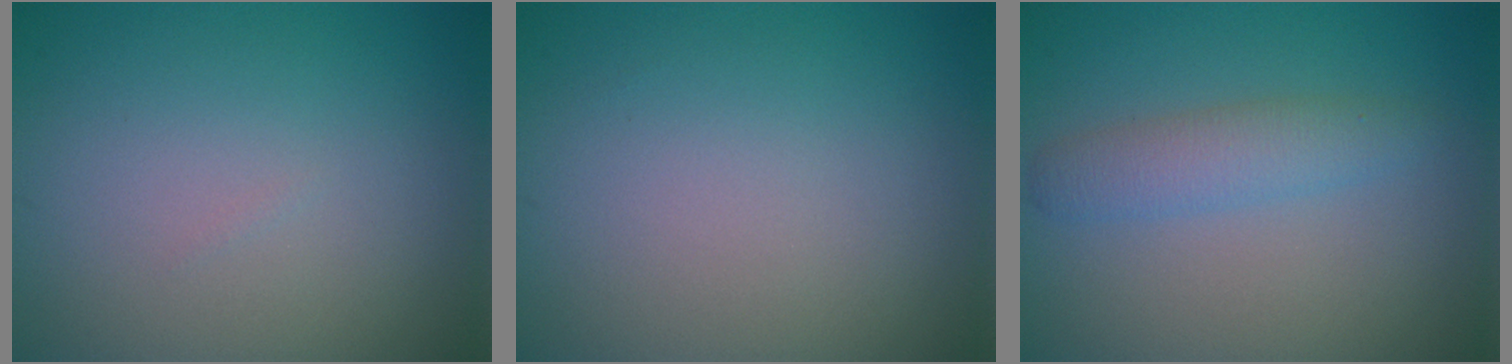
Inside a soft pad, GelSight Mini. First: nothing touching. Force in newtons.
{"total": 0.0}
{"total": 2.4, "press": 2.4, "slide": 0.1}